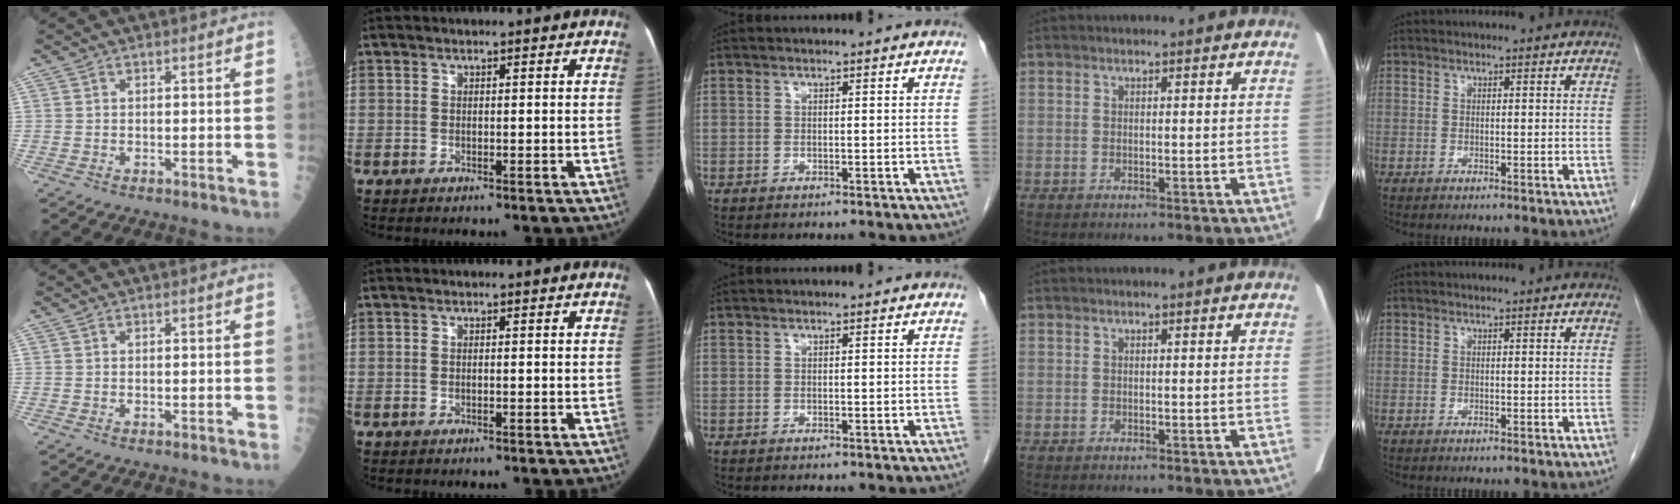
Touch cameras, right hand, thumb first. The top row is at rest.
{}